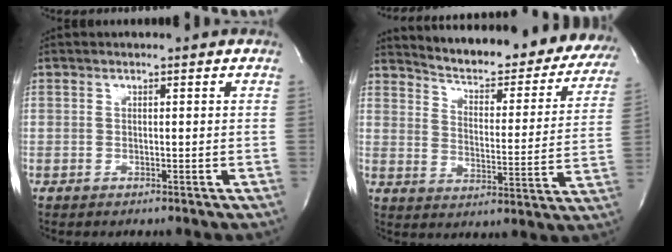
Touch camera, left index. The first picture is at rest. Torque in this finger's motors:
{"motor_torque": [0.09, -0.13, 0.42, 0.05]}